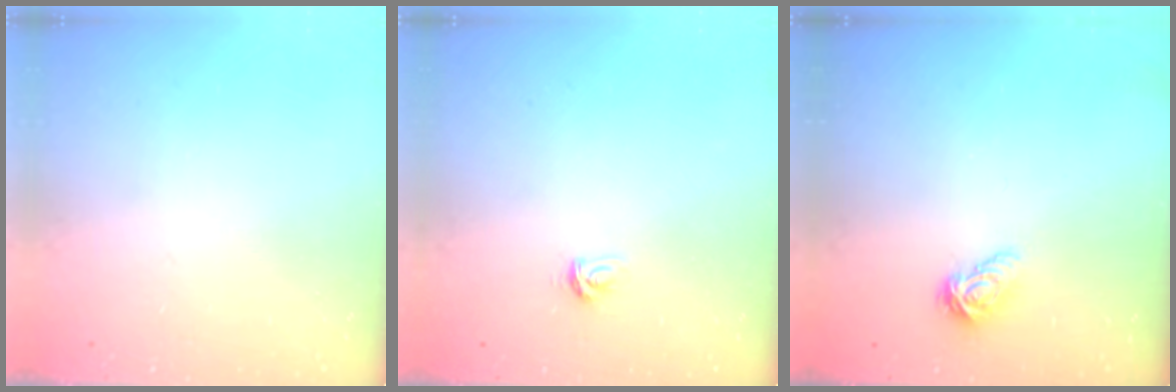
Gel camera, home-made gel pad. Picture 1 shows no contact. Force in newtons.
{"total": 2.7, "press": 2.7, "slide": 0.4}
{"total": 5.7, "press": 5.7, "slide": 0.7}